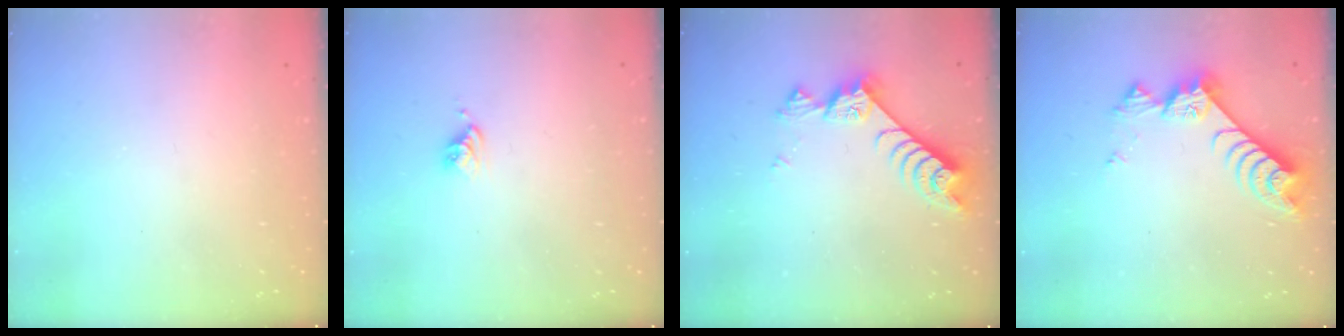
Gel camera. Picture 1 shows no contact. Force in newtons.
{"total": 3.7, "press": 3.7, "slide": 0.6}
{"total": 7.6, "press": 7.5, "slide": 1.0}
{"total": 8.7, "press": 8.7, "slide": 0.4}